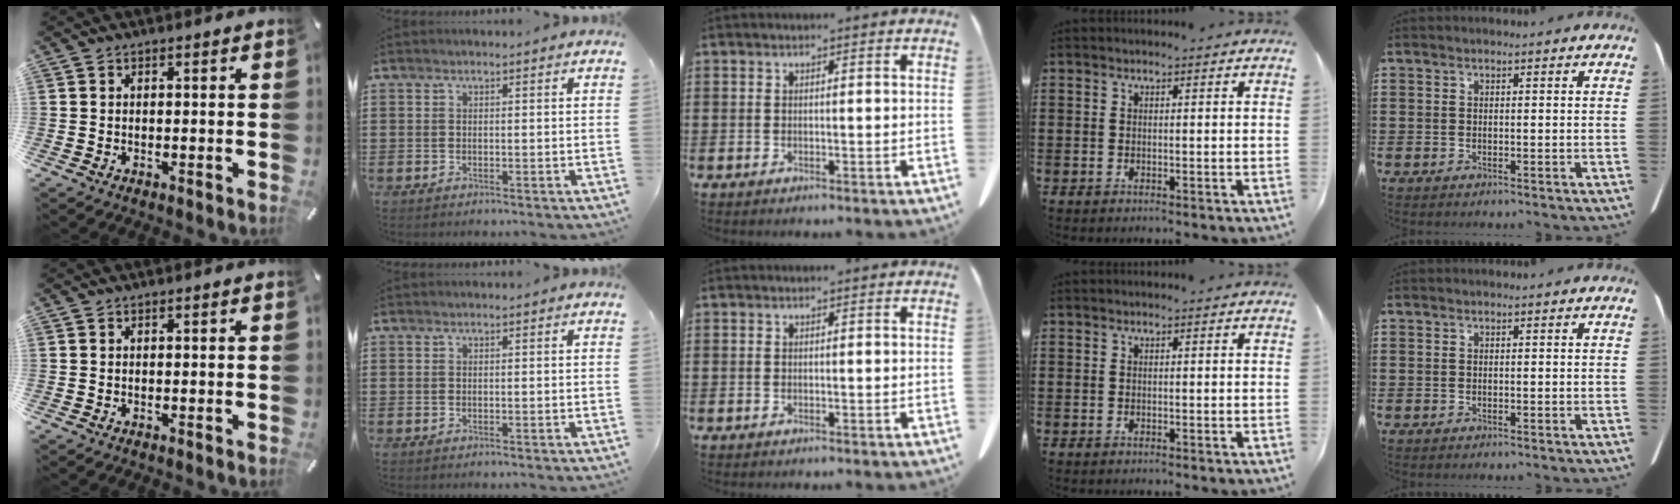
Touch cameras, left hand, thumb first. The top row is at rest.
{}